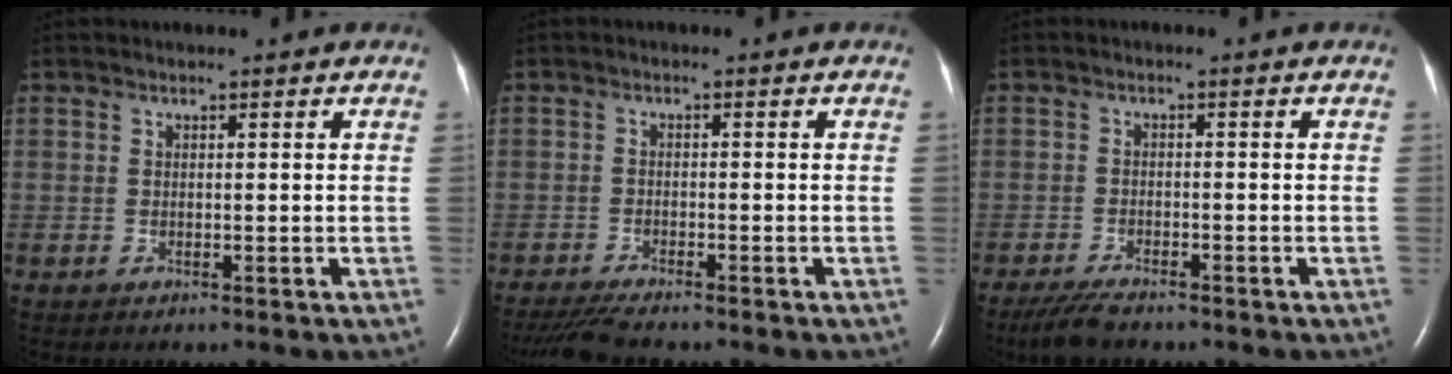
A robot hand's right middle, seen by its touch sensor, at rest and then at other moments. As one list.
[{"total": 5.3, "force": [-4.6, 0.2, 2.5], "torque": [-0.046, -0.018, -0.079]}, {"total": 4.6, "force": [-3.7, 1.0, 2.4], "torque": [-0.053, -0.012, -0.065]}]